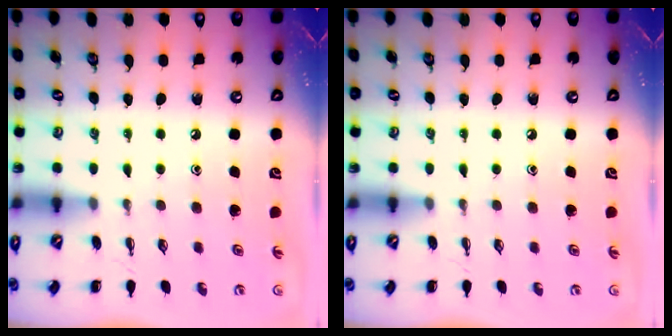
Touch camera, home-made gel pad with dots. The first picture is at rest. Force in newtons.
{"total": 0.0}